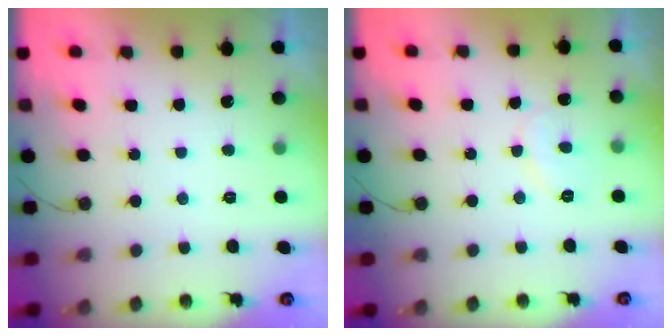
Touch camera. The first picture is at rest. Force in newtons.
{"total": 6.8, "press": 6.8, "slide": 0.6}